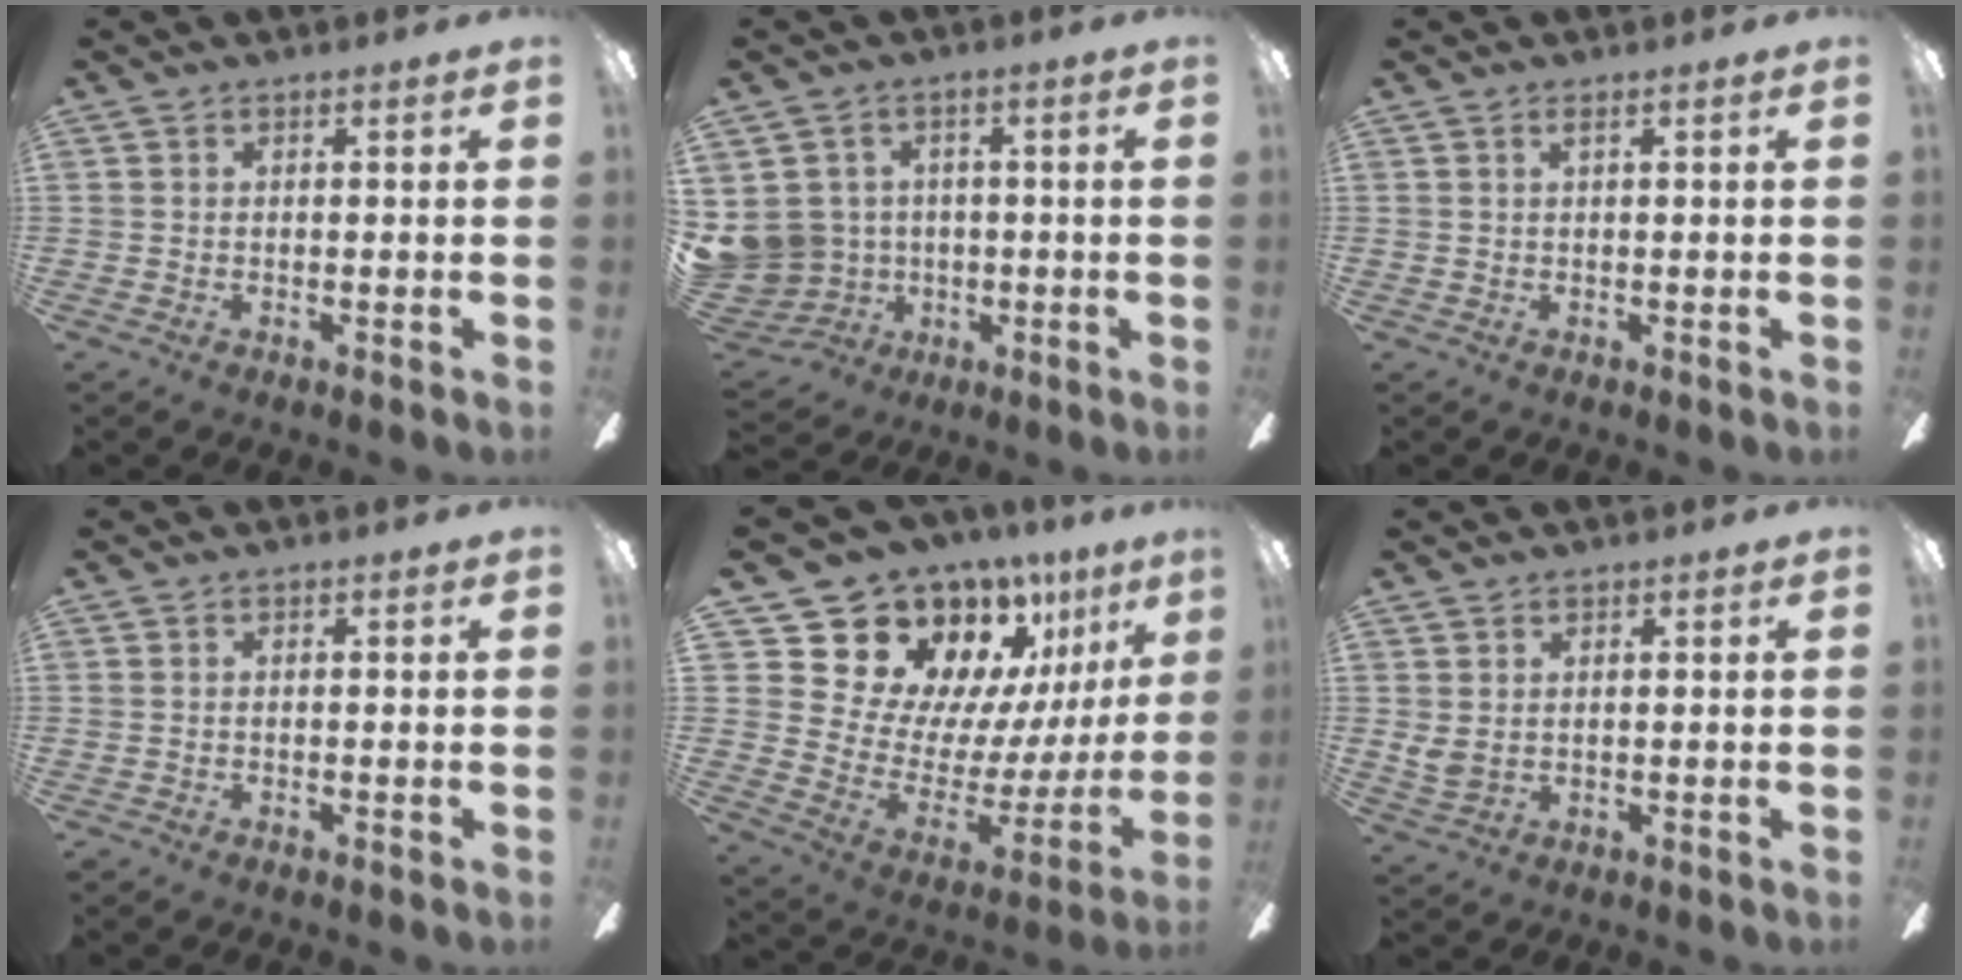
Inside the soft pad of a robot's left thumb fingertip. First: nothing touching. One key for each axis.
{"total": 9.6, "fx": 0.1, "fy": 9.4, "fz": 1.9, "tx": -0.069, "ty": 0.003, "tz": 0.014}
{"total": 0.9, "fx": 0.6, "fy": -0.2, "fz": 0.7, "tx": -0.015, "ty": -0.002, "tz": 0.012}
{"total": 0.0}
{"total": 18.8, "fx": 15.4, "fy": 9.7, "fz": 4.8, "tx": -0.084, "ty": -0.138, "tz": 0.303}
{"total": 2.7, "fx": 1.4, "fy": 1.6, "fz": 1.7, "tx": -0.042, "ty": -0.003, "tz": 0.027}